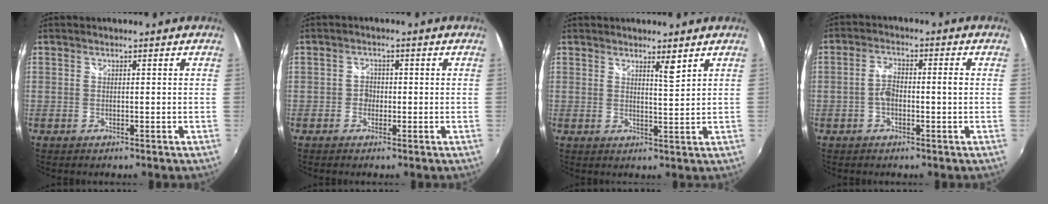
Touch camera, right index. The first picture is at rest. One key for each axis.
{"total": 2.3, "fx": -0.8, "fy": 2.1, "fz": 0.5, "tx": -0.008, "ty": 0.003, "tz": -0.017}
{"total": 2.7, "fx": 1.9, "fy": 0.0, "fz": 1.9, "tx": -0.030, "ty": -0.002, "tz": 0.029}
{"total": 4.5, "fx": -0.8, "fy": 1.8, "fz": 4.0, "tx": -0.078, "ty": 0.010, "tz": -0.015}